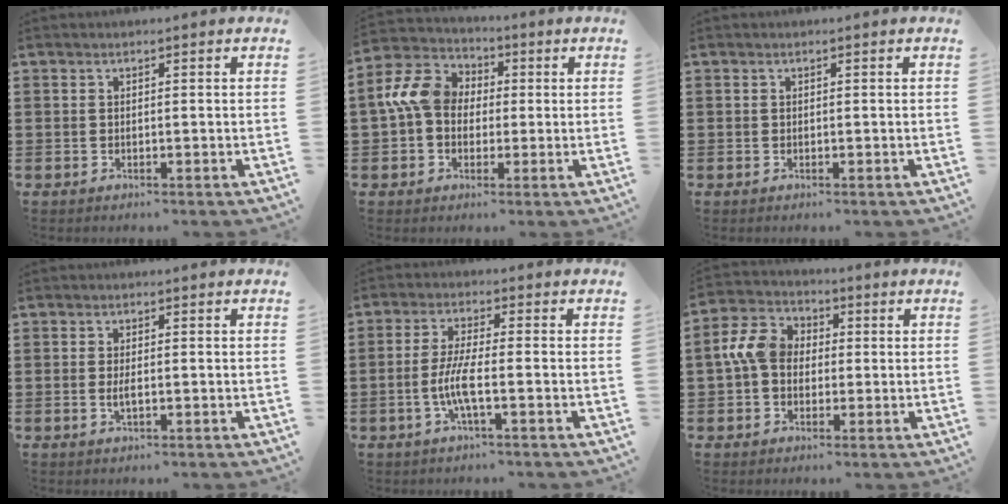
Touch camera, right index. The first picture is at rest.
{"total": 8.2, "force": [0.5, 6.6, 4.9], "torque": [-0.138, 0.011, 0.003]}
{"total": 0.0}
{"total": 1.7, "force": [-0.3, 0.6, 1.5], "torque": [-0.036, -0.003, -0.007]}
{"total": 5.6, "force": [-1.8, 0.8, 5.3], "torque": [-0.119, -0.012, -0.041]}
{"total": 6.8, "force": [0.1, 5.3, 4.3], "torque": [-0.122, 0.003, -0.006]}